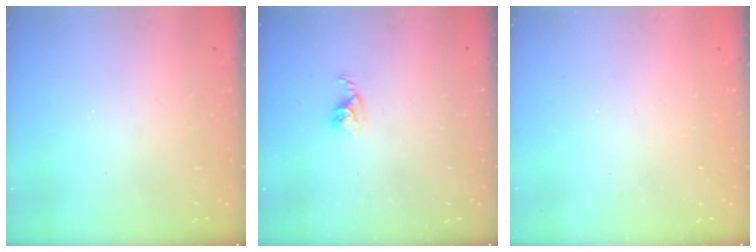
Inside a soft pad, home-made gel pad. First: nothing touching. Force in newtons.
{"total": 3.9, "press": 3.9, "slide": 0.2}
{"total": 0.0}